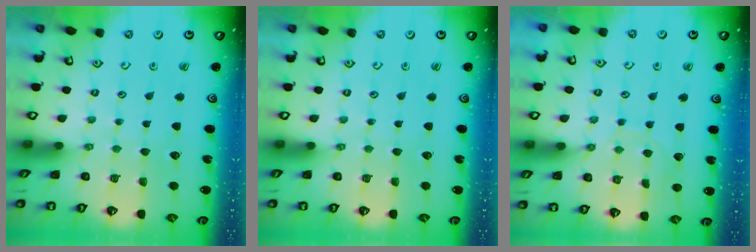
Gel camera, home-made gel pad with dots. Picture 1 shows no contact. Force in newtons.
{"total": 0.0}
{"total": 6.1, "press": 6.1, "slide": 0.6}